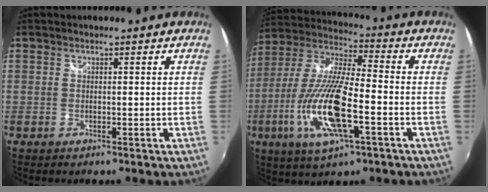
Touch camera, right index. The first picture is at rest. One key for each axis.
{"total": 18.6, "fx": -6.2, "fy": 5.0, "fz": 16.8, "tx": -0.348, "ty": -0.025, "tz": -0.121}